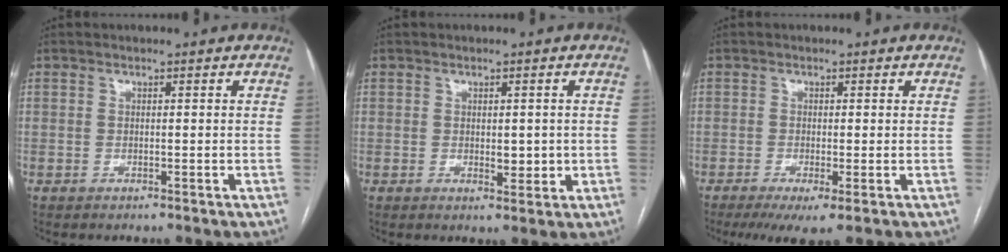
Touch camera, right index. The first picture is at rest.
{"total": 2.8, "force": [-0.2, 1.4, 2.4], "torque": [-0.034, -0.004, 0.003]}
{"total": 4.9, "force": [-2.5, 0.8, 4.1], "torque": [-0.061, -0.014, -0.039]}